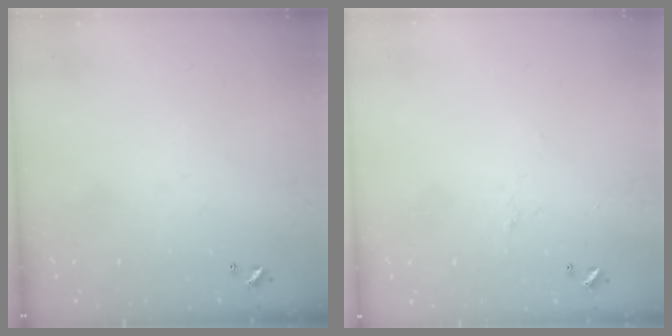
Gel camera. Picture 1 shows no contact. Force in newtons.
{"total": 0.9, "press": 0.6, "slide": 0.6}